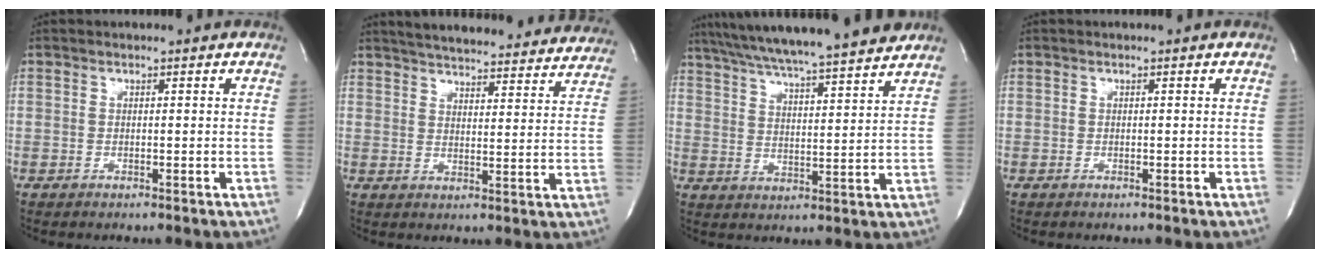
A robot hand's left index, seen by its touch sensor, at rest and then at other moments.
{"total": 27.7, "force": [25.7, 4.9, 9.1], "torque": [-0.145, -0.031, 0.314]}
{"total": 21.5, "force": [19.0, 0.6, 10.1], "torque": [-0.175, 0.010, 0.276]}
{"total": 0.0}